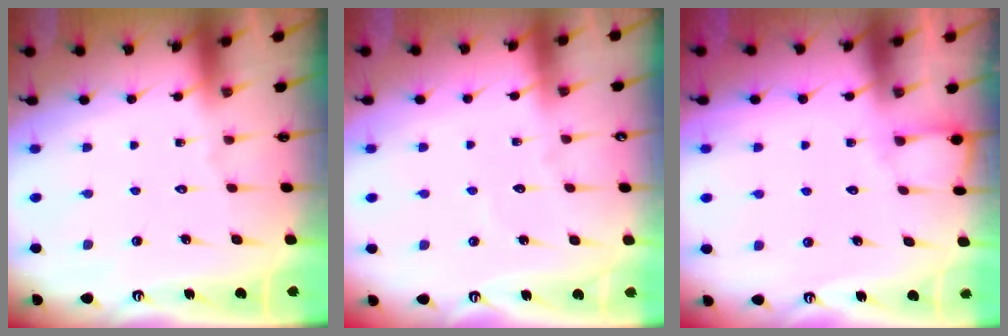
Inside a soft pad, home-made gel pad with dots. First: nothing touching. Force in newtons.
{"total": 3.9, "press": 3.9, "slide": 0.3}
{"total": 3.8, "press": 3.8, "slide": 0.4}